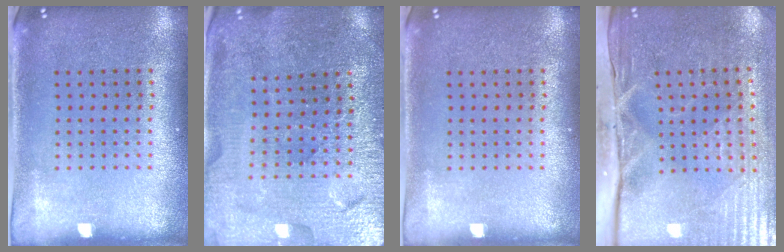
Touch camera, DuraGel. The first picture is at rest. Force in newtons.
{"total": 3.3, "press": 3.3, "slide": 0.2}
{"total": 0.0}
{"total": 4.8, "press": 4.0, "slide": 2.5}